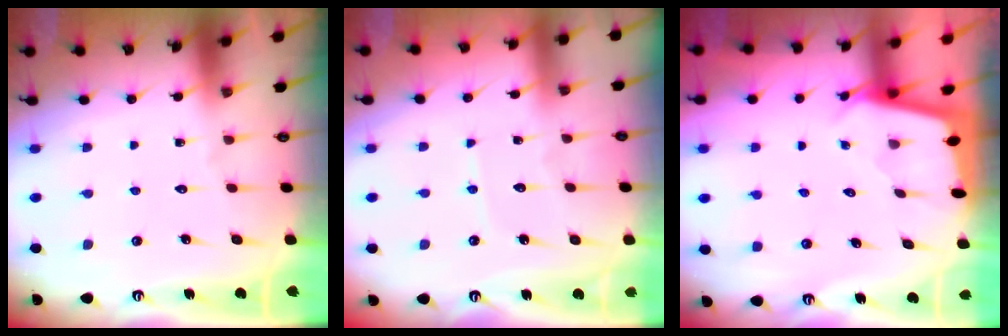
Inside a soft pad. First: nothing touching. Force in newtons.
{"total": 3.4, "press": 3.4, "slide": 0.5}
{"total": 1.9, "press": 1.9, "slide": 0.2}